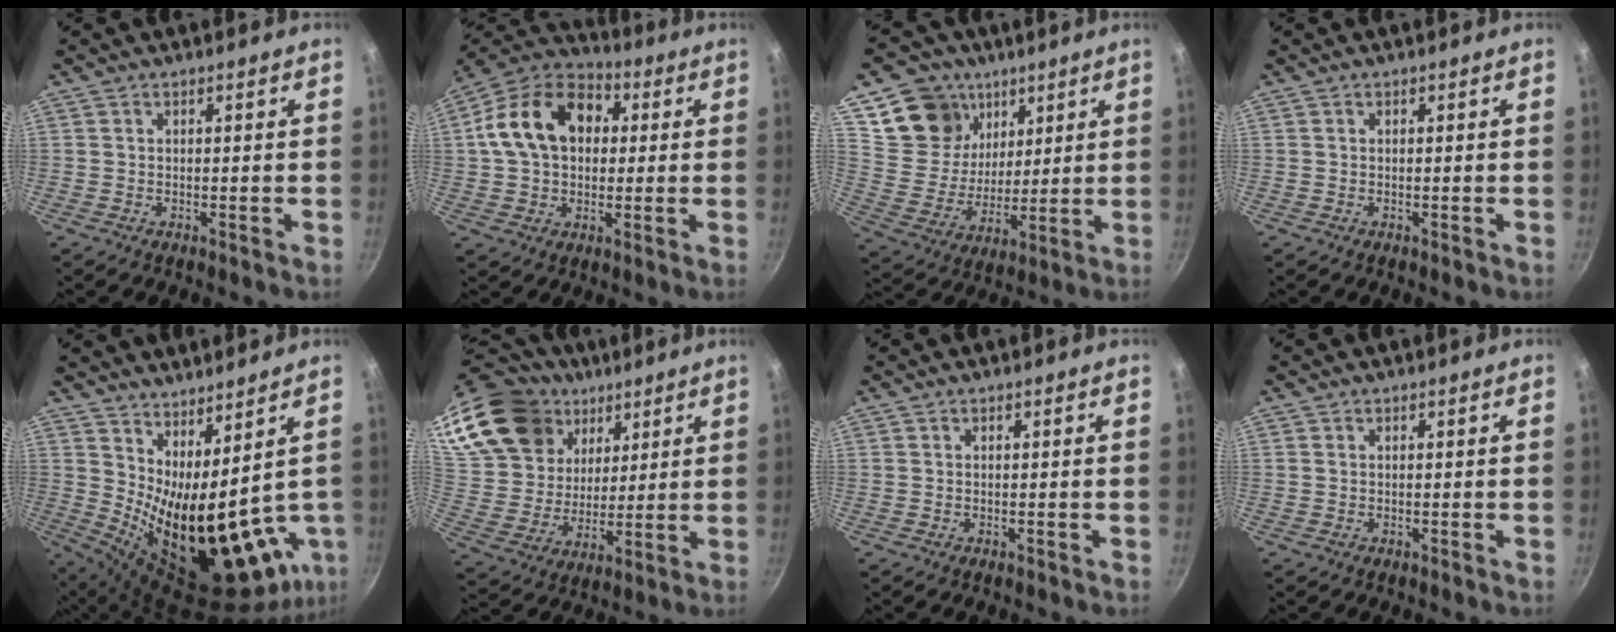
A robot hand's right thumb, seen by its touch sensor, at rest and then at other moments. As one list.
[{"total": 17.5, "force": [2.7, 12.8, 11.6], "torque": [-0.176, 0.033, 0.030]}, {"total": 15.2, "force": [8.4, 12.0, 3.9], "torque": [-0.029, -0.049, 0.155]}, {"total": 0.0}, {"total": 21.0, "force": [3.8, 8.6, 18.8], "torque": [-0.260, -0.052, 0.096]}, {"total": 25.8, "force": [14.3, 17.7, 12.2], "torque": [-0.231, -0.019, 0.277]}, {"total": 0.0}, {"total": 0.0}]